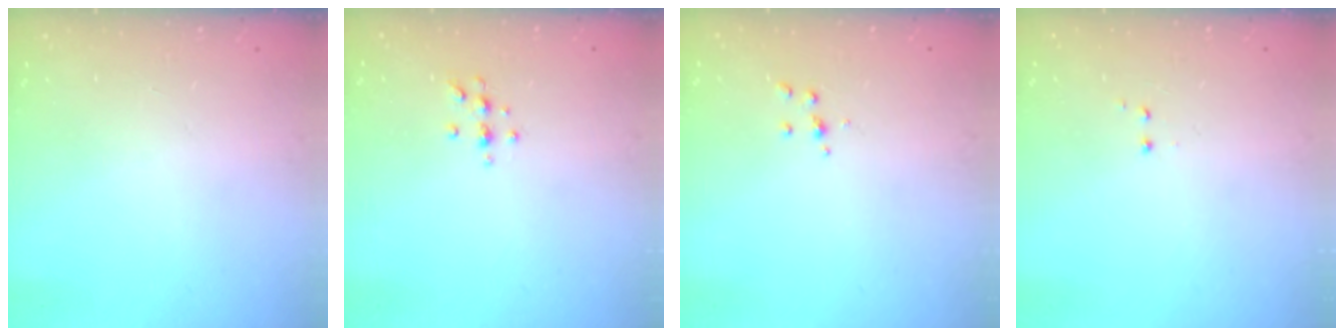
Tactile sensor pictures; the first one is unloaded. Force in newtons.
{"total": 5.1, "press": 4.8, "slide": 1.8}
{"total": 3.5, "press": 3.4, "slide": 0.4}
{"total": 1.2, "press": 1.1, "slide": 0.6}